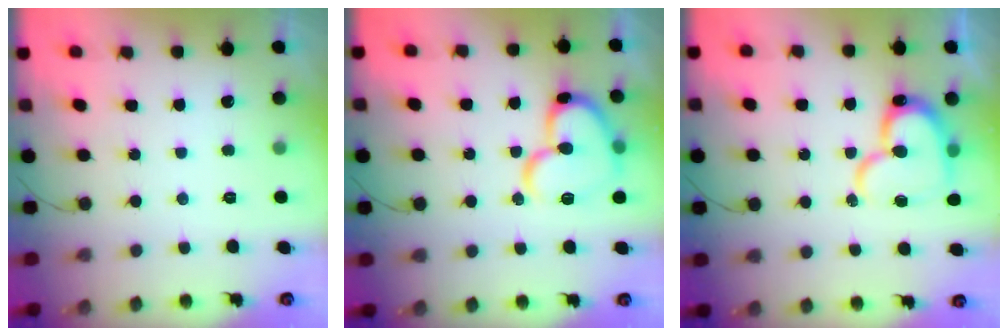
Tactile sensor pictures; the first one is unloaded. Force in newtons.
{"total": 16.2, "press": 16.1, "slide": 1.7}
{"total": 16.3, "press": 16.3, "slide": 1.2}